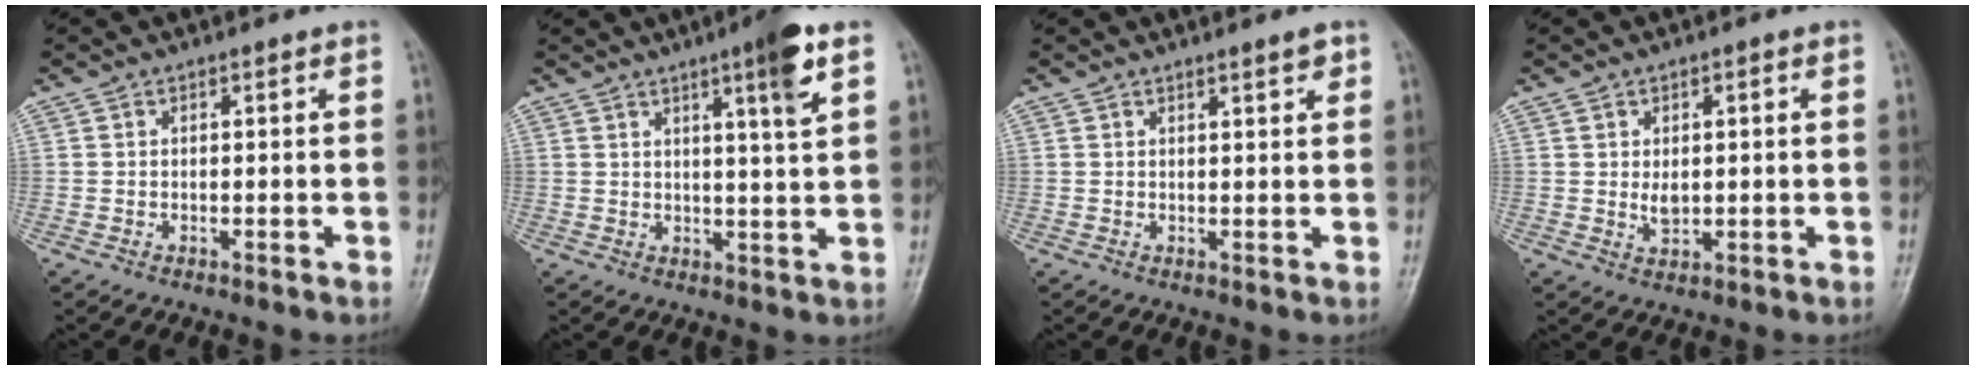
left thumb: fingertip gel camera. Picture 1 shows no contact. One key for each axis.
{"total": 6.9, "fx": 3.6, "fy": 0.3, "fz": 5.9, "tx": -0.090, "ty": -0.019, "tz": 0.054}
{"total": 2.1, "fx": 1.4, "fy": 0.4, "fz": 1.5, "tx": -0.018, "ty": -0.008, "tz": 0.019}
{"total": 2.9, "fx": 0.1, "fy": 1.8, "fz": 2.2, "tx": -0.031, "ty": -0.005, "tz": 0.006}